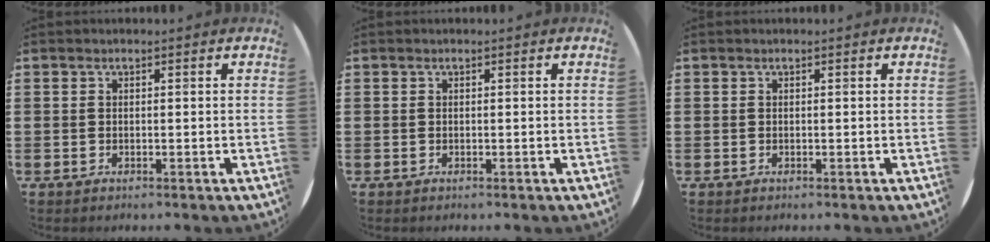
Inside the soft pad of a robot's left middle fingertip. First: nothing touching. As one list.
[{"total": 0.0}, {"total": 0.0}]